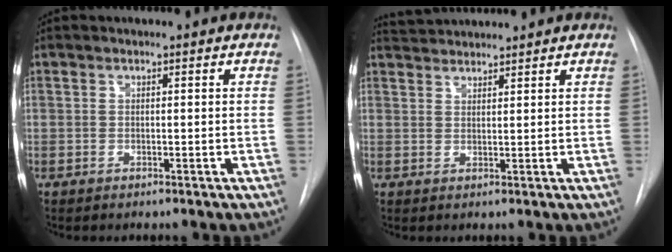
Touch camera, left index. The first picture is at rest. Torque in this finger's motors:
{"motor_torque": [-0.59, -0.55, -0.55, -0.21]}